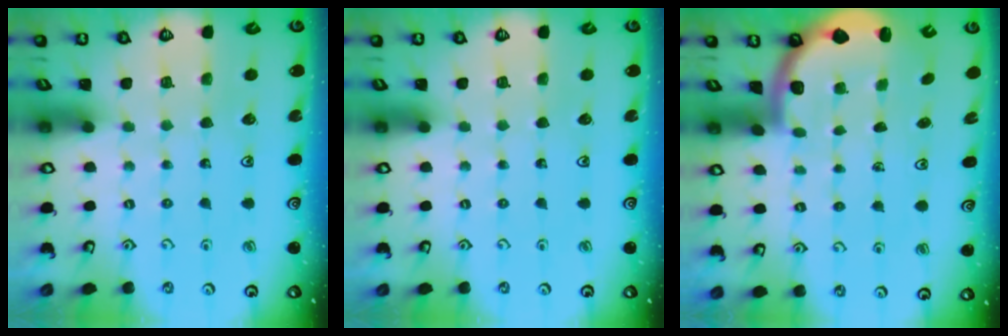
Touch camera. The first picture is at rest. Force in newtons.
{"total": 0.0}
{"total": 2.0, "press": 2.0, "slide": 0.3}